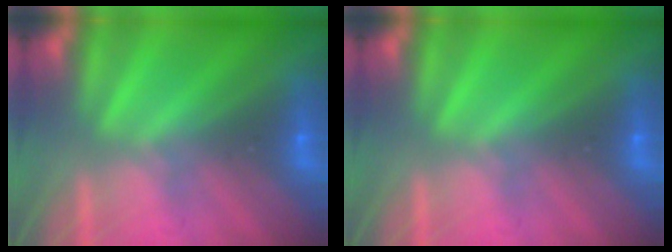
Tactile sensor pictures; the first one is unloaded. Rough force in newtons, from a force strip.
{"total": 0.0}